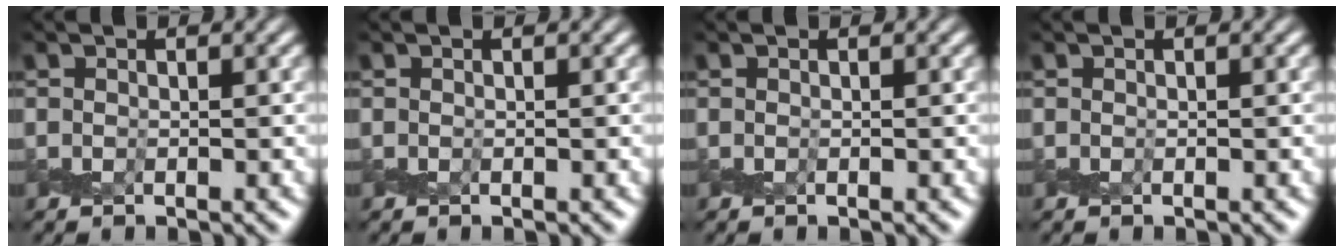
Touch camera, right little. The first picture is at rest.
{"total": 0.0}
{"total": 0.0}
{"total": 0.0}